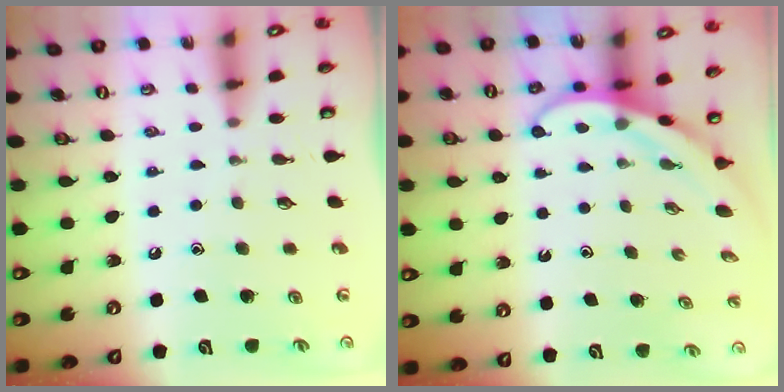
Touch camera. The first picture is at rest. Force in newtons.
{"total": 3.9, "press": 3.9, "slide": 0.3}